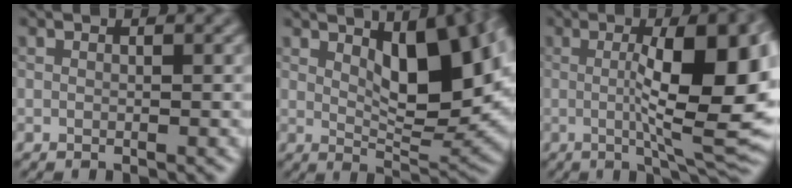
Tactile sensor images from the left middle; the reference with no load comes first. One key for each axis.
{"total": 10.0, "fx": 2.8, "fy": 3.7, "fz": 8.8, "tx": -0.128, "ty": 0.005, "tz": 0.044}
{"total": 12.8, "fx": 0.7, "fy": 3.2, "fz": 12.4, "tx": -0.172, "ty": 0.002, "tz": 0.012}